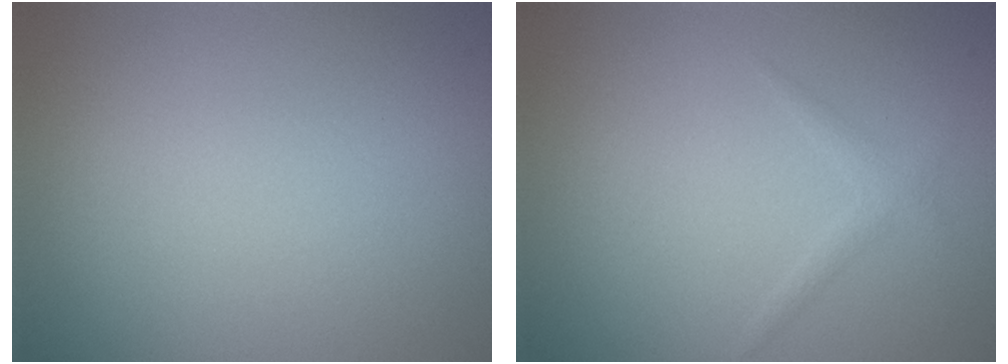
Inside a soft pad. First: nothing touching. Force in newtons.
{"total": 0.9, "press": 0.9, "slide": 0.1}